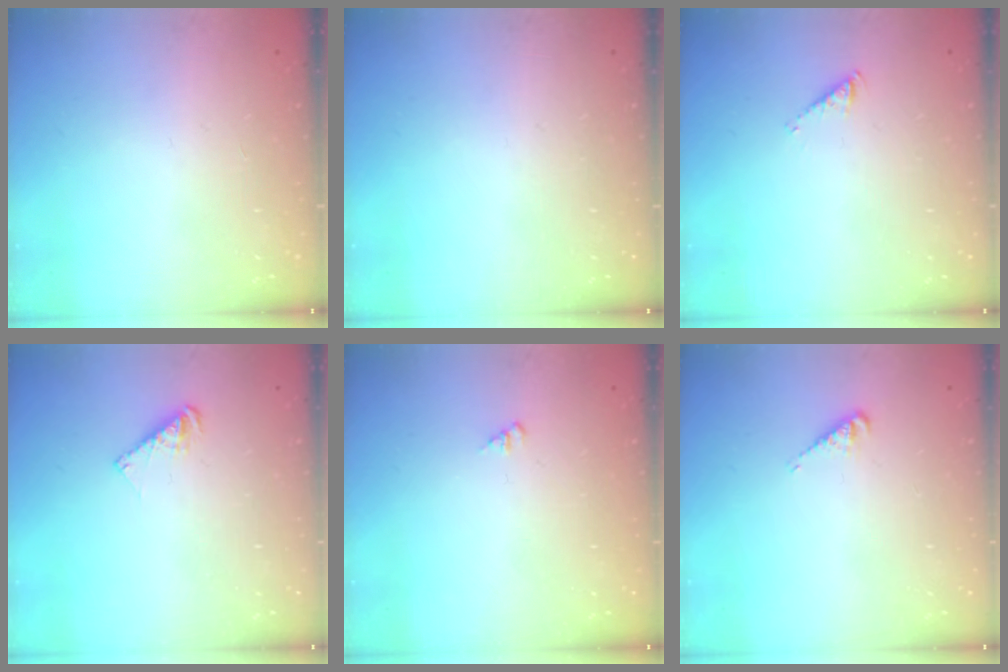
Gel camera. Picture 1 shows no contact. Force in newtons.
{"total": 0.0}
{"total": 2.8, "press": 2.8, "slide": 0.5}
{"total": 4.5, "press": 4.4, "slide": 0.2}
{"total": 1.3, "press": 1.3, "slide": 0.3}
{"total": 3.7, "press": 3.7, "slide": 0.5}